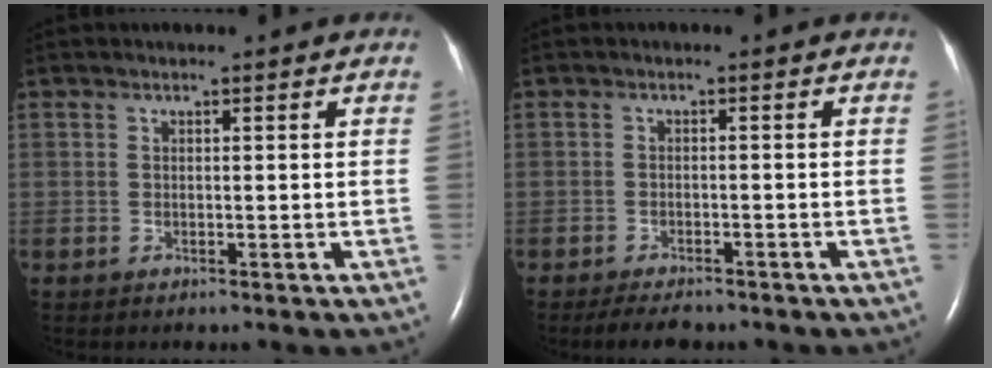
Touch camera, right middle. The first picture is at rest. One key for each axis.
{"total": 3.9, "fx": -3.3, "fy": 1.2, "fz": 1.7, "tx": -0.030, "ty": -0.007, "tz": -0.049}